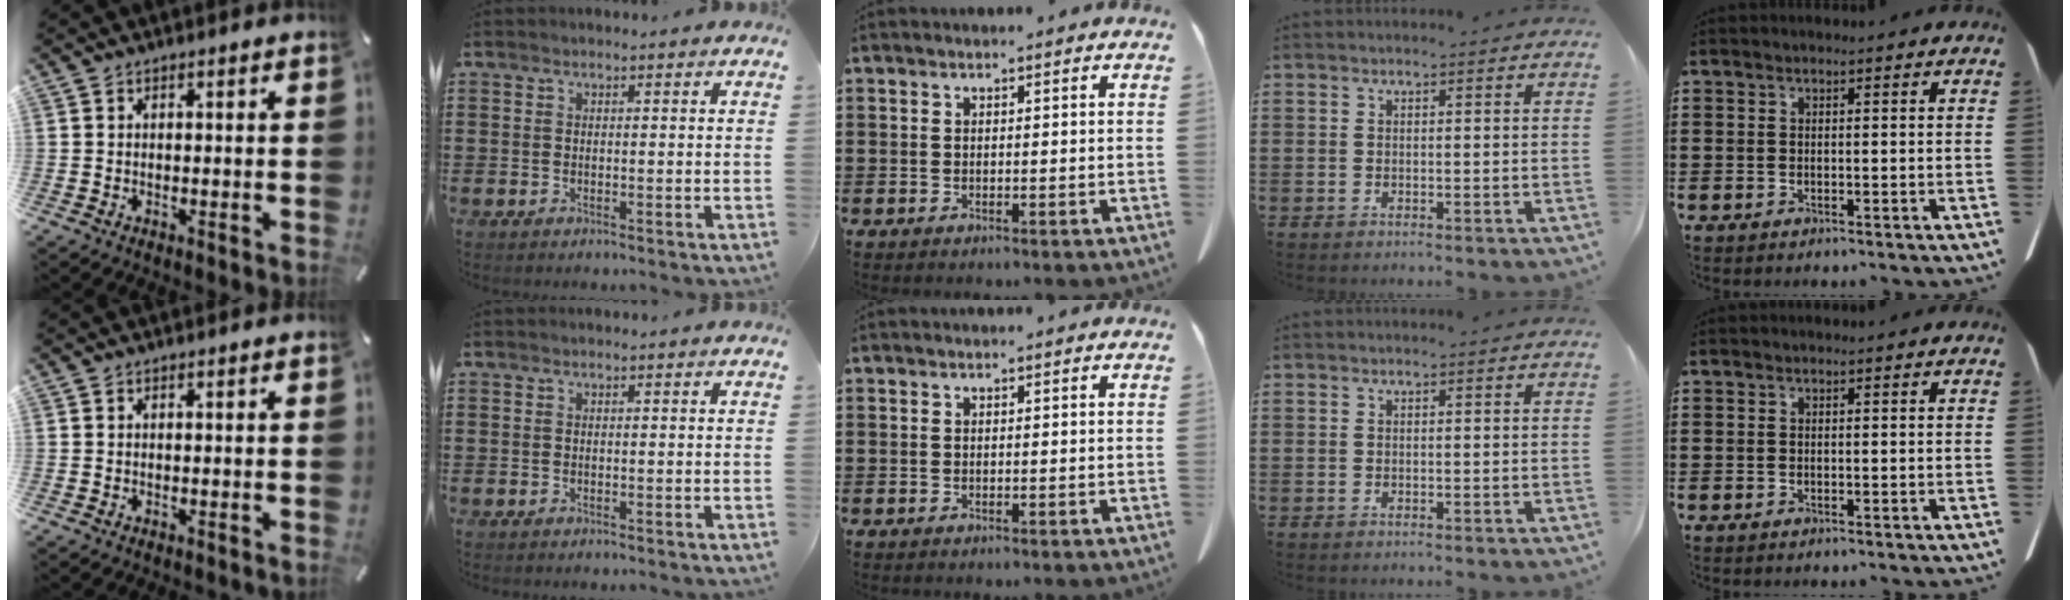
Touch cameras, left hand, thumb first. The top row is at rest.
{}